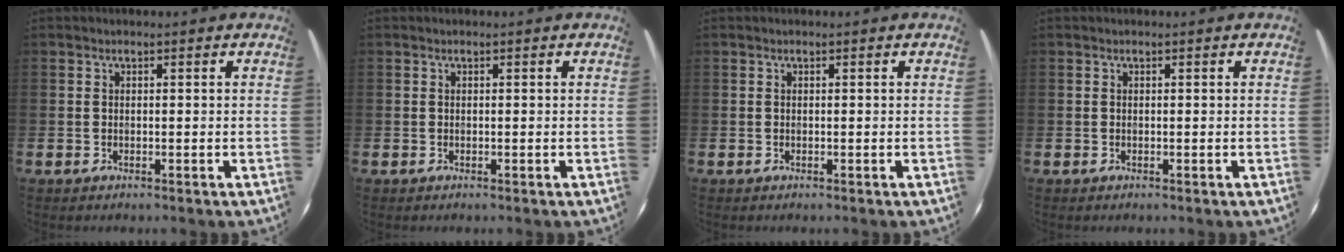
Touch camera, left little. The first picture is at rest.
{"total": 0.0}
{"total": 0.0}
{"total": 0.0}